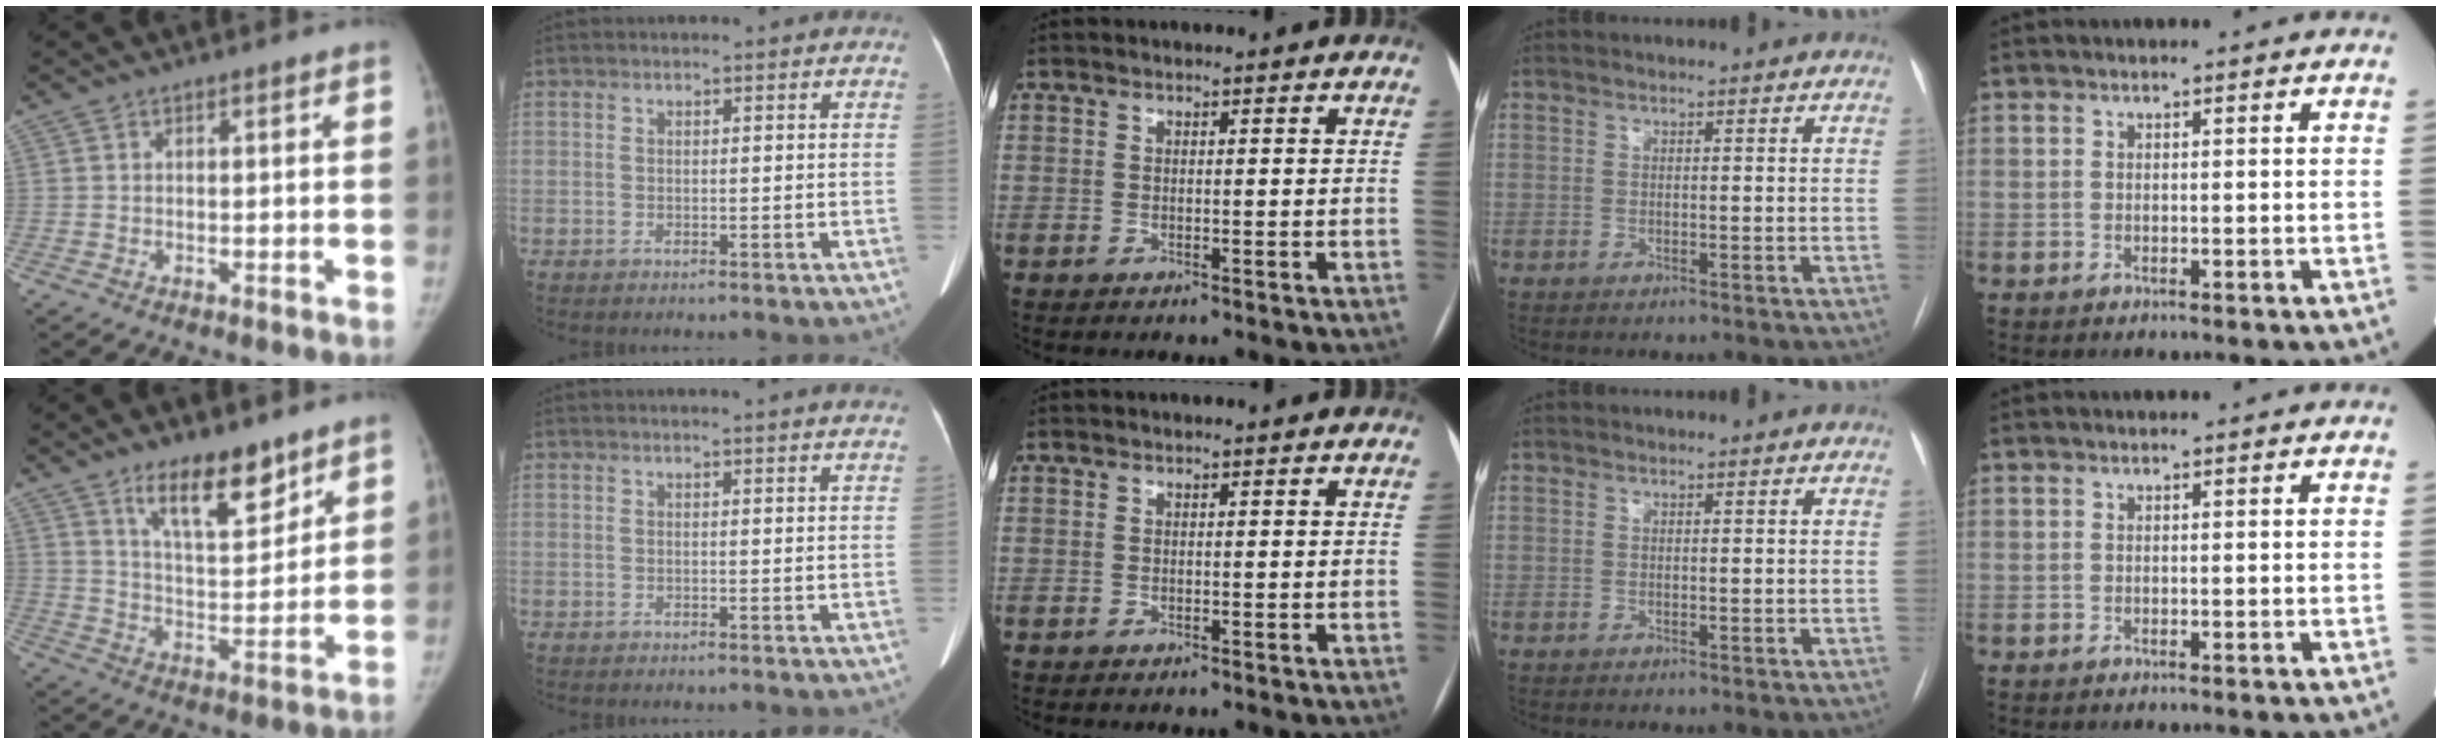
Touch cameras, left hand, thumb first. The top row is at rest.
{"thumb": {"total": 12.1, "force": [8.3, 4.4, 7.6], "torque": [-0.094, -0.062, 0.146]}, "index": {"total": 4.2, "force": [3.9, -0.5, 1.5], "torque": [-0.020, 0.008, 0.032]}}